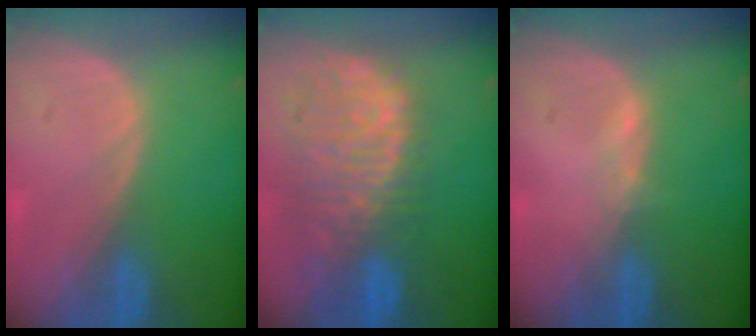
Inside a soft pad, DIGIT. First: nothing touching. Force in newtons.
{"total": 11.4, "press": 9.6, "slide": 6.1}
{"total": 0.7, "press": 0.7, "slide": 0.2}